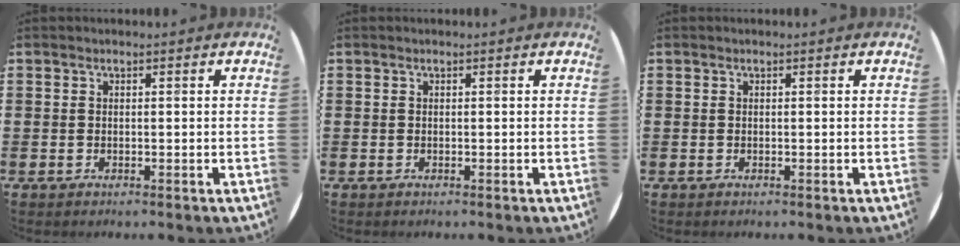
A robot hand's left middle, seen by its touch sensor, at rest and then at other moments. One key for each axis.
{"total": 0.0}
{"total": 0.0}